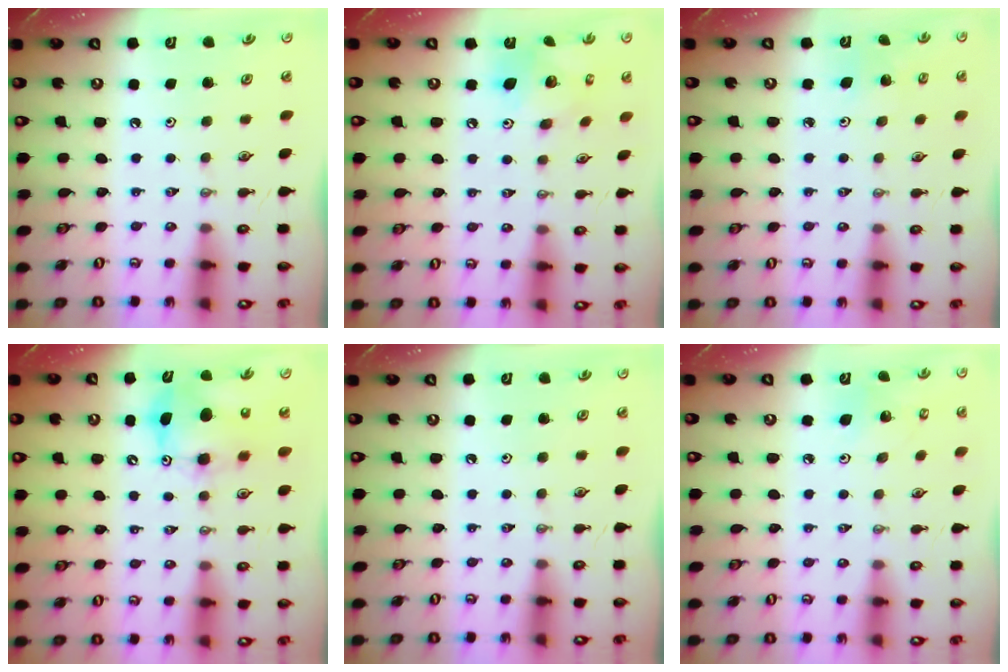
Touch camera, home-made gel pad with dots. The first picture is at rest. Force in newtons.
{"total": 12.3, "press": 12.2, "slide": 1.1}
{"total": 2.9, "press": 2.9, "slide": 0.3}
{"total": 8.8, "press": 8.8, "slide": 0.6}
{"total": 0.0}
{"total": 5.0, "press": 4.6, "slide": 1.9}